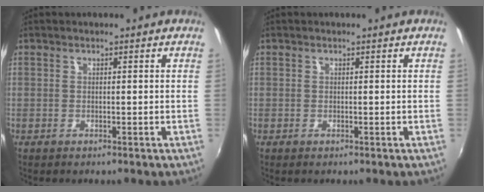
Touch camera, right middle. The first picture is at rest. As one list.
[{"total": 0.0}]